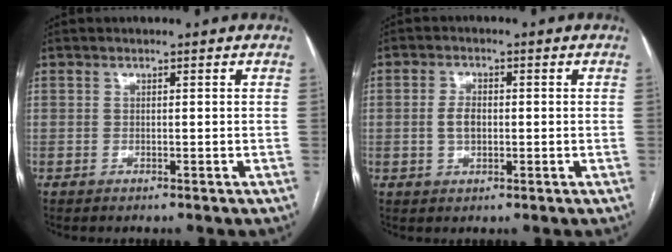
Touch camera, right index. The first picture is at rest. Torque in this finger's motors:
{"motor_torque": [0.40, -0.11, 0.08, 0.02]}